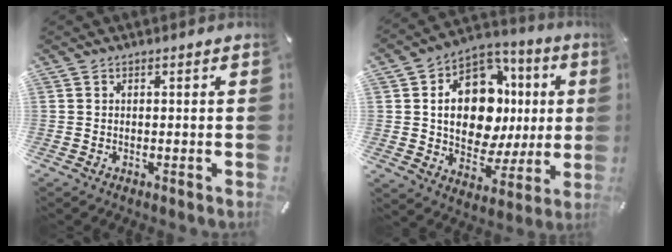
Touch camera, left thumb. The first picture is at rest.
{"total": 17.3, "force": [2.4, 12.5, 11.8], "torque": [-0.189, -0.014, 0.045]}